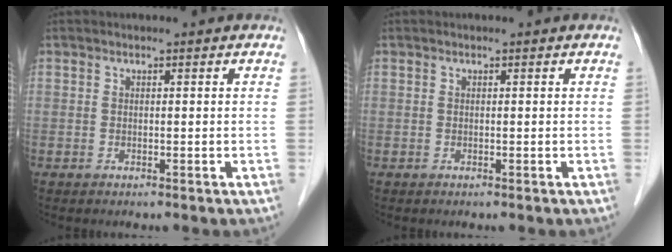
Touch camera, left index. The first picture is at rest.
{"total": 0.0}